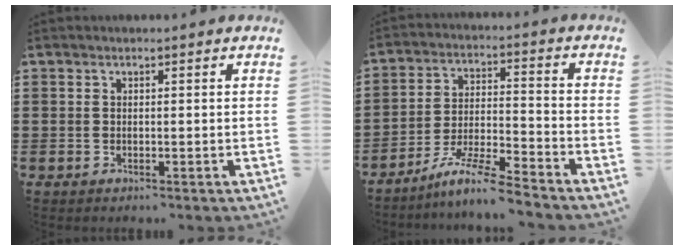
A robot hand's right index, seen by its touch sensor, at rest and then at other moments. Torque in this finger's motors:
{"motor_torque": [-0.15, 1.49, -0.34, -0.18]}